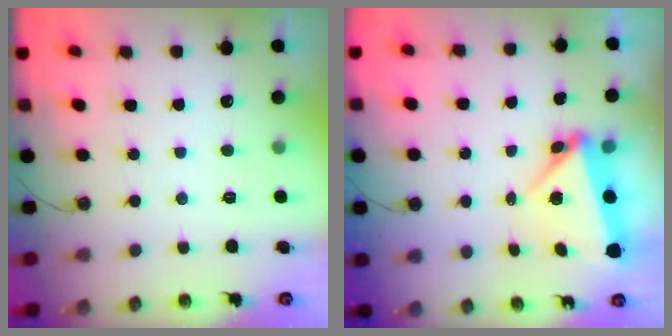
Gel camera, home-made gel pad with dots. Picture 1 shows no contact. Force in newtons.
{"total": 6.0, "press": 6.0, "slide": 0.5}